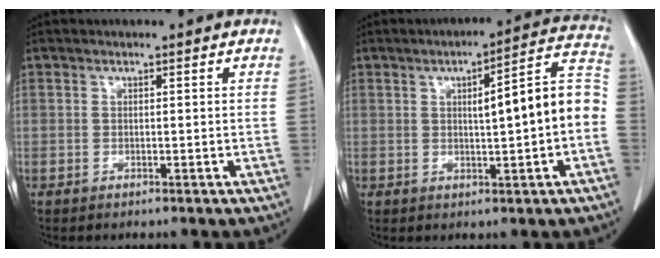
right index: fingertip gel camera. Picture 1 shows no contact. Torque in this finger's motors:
{"motor_torque": [1.26, 0.08, 0.47, 0.12]}